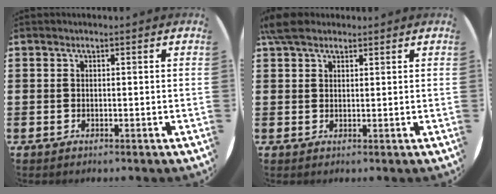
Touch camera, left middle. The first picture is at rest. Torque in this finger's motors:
{"motor_torque": [0.95, -0.74, 0.32, 0.11]}